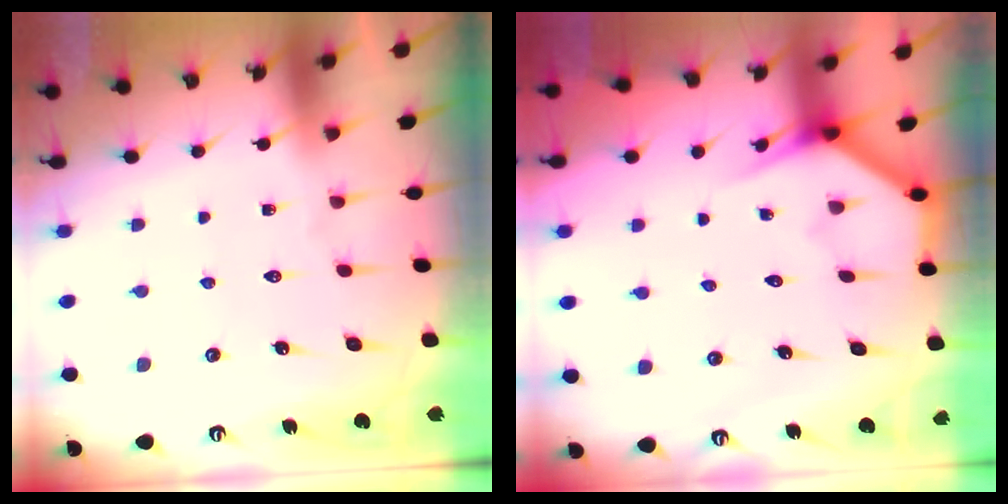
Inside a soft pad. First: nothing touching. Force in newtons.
{"total": 3.7, "press": 3.7, "slide": 0.3}